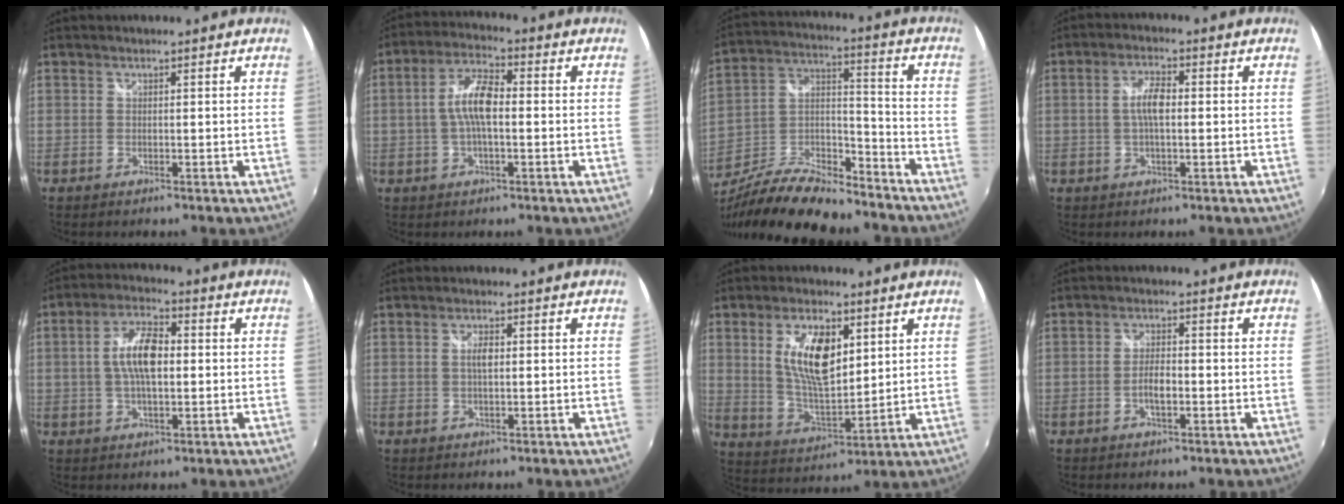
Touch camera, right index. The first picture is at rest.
{"total": 7.4, "force": [-0.5, 2.6, 6.9], "torque": [-0.139, 0.015, -0.014]}
{"total": 19.4, "force": [-14.5, 6.4, 11.2], "torque": [-0.227, -0.008, -0.249]}
{"total": 4.5, "force": [-0.1, 1.7, 4.2], "torque": [-0.082, 0.008, -0.003]}
{"total": 8.5, "force": [0.3, 3.7, 7.6], "torque": [-0.146, 0.013, 0.003]}
{"total": 1.5, "force": [0.2, 0.7, 1.3], "torque": [-0.024, 0.002, 0.002]}
{"total": 12.0, "force": [4.1, 5.5, 9.9], "torque": [-0.181, 0.002, 0.083]}
{"total": 3.3, "force": [-1.2, 1.2, 2.9], "torque": [-0.058, 0.003, -0.023]}